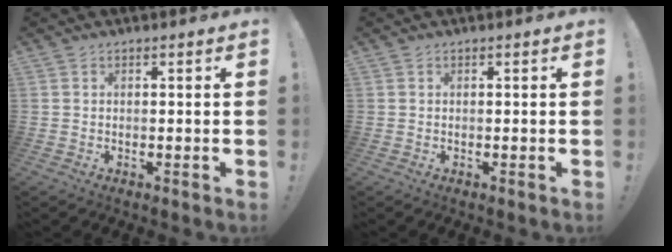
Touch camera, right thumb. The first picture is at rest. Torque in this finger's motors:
{"motor_torque": [-0.08, -0.08, 0.01, -0.01, 0.00]}